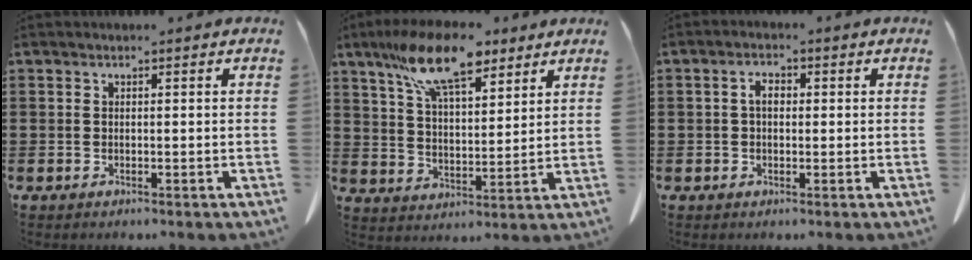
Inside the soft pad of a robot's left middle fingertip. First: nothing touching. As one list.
[{"total": 13.0, "force": [9.1, 4.2, 8.3], "torque": [-0.174, -0.016, 0.165]}, {"total": 2.5, "force": [0.3, 1.3, 2.1], "torque": [-0.043, 0.008, 0.003]}]